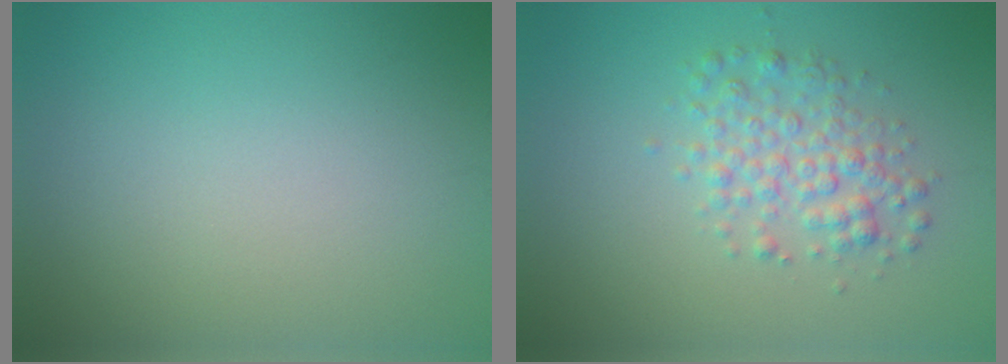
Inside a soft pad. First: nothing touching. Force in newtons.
{"total": 3.2, "press": 3.2, "slide": 0.0}